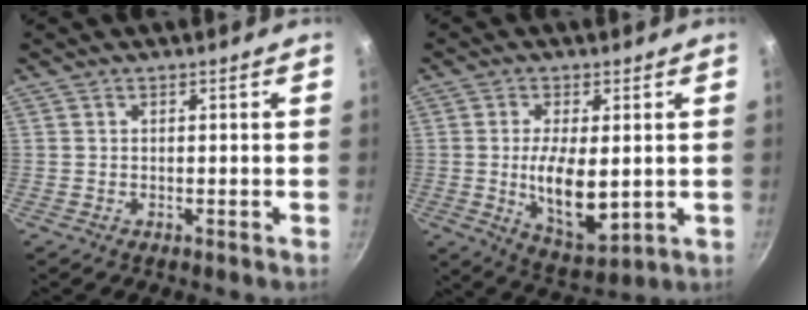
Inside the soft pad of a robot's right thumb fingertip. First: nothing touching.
{"total": 11.5, "force": [-0.1, 5.1, 10.3], "torque": [-0.179, -0.016, 0.010]}